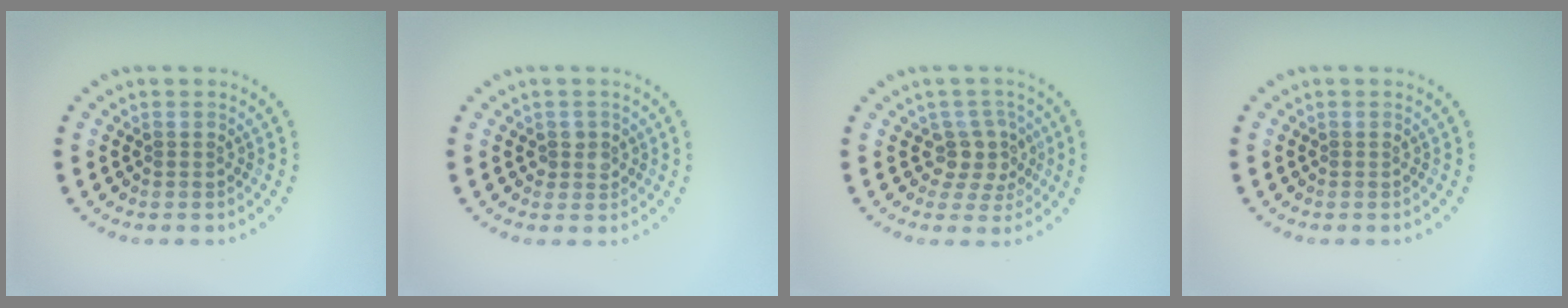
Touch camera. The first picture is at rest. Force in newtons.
{"total": 1.5, "press": 1.3, "slide": 0.9}
{"total": 2.9, "press": 2.3, "slide": 1.7}
{"total": 0.0}